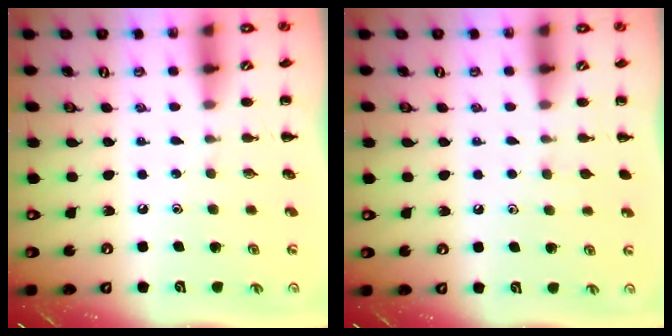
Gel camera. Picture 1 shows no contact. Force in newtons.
{"total": 2.3, "press": 2.0, "slide": 1.1}